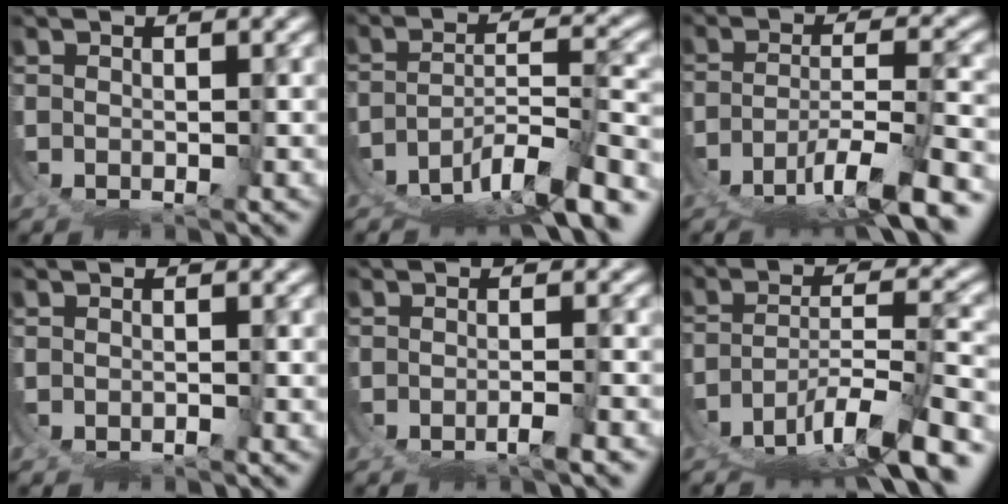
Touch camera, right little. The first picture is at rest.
{"total": 7.5, "force": [-5.0, 2.8, 4.9], "torque": [-0.068, -0.018, -0.066]}
{"total": 6.3, "force": [-3.9, 1.0, 4.8], "torque": [-0.079, -0.020, -0.046]}
{"total": 0.6, "force": [-0.6, 0.2, -0.1], "torque": [-0.004, -0.003, -0.009]}
{"total": 2.2, "force": [-1.7, 0.3, 1.3], "torque": [-0.023, -0.011, -0.022]}
{"total": 7.9, "force": [-4.8, 2.4, 5.8], "torque": [-0.089, -0.021, -0.058]}